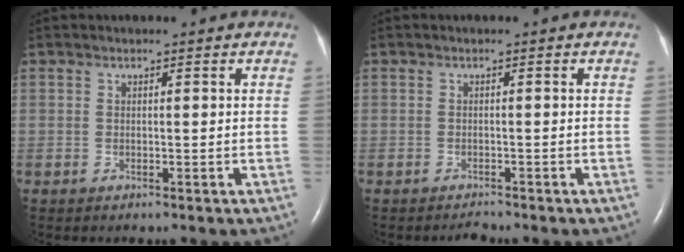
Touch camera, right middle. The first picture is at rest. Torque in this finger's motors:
{"motor_torque": [0.07, -0.06, -0.04, -0.01]}